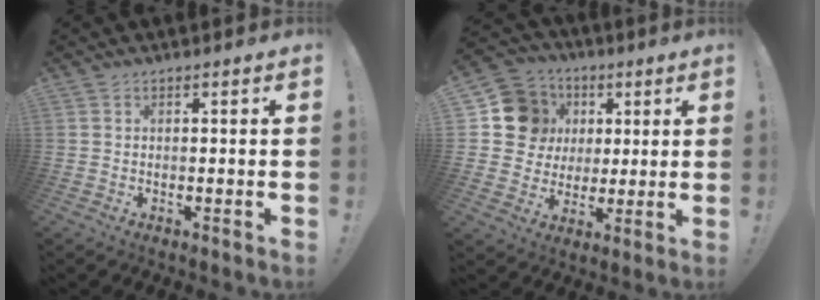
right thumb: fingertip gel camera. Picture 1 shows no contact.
{"total": 14.4, "force": [3.7, 13.0, 4.8], "torque": [-0.059, -0.005, 0.088]}